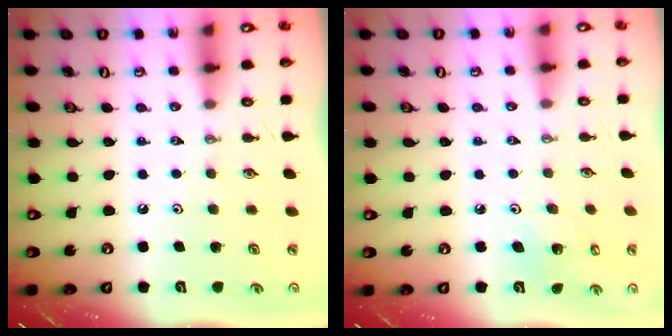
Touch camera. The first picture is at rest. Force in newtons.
{"total": 4.8, "press": 4.8, "slide": 0.4}